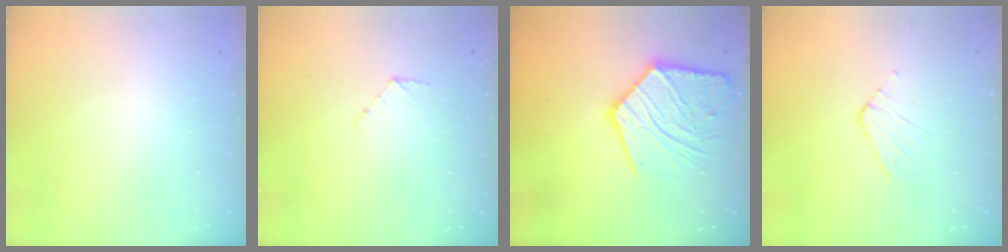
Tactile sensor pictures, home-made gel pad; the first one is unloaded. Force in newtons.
{"total": 5.3, "press": 5.3, "slide": 0.5}
{"total": 20.8, "press": 20.7, "slide": 1.6}
{"total": 3.2, "press": 3.2, "slide": 0.2}